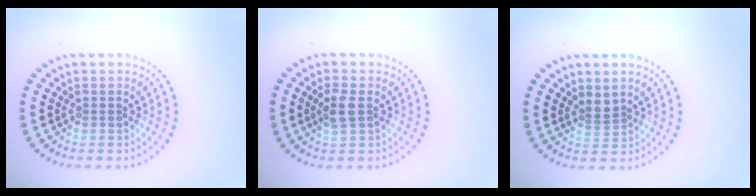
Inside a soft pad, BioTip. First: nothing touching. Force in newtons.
{"total": 2.1, "press": 2.0, "slide": 0.5}
{"total": 1.1, "press": 0.7, "slide": 0.9}